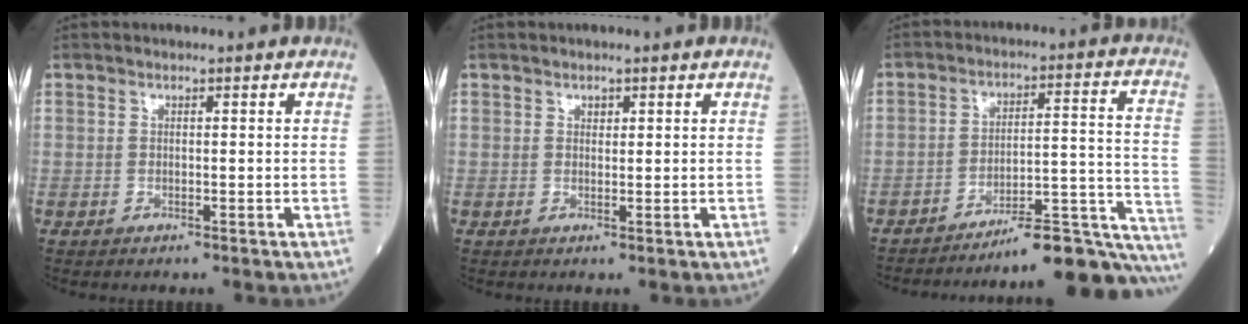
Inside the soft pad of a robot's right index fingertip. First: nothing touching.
{"total": 0.8, "force": [0.4, 0.5, 0.4], "torque": [-0.003, -0.002, 0.005]}
{"total": 19.4, "force": [-17.9, -0.4, 7.3], "torque": [-0.027, 0.035, -0.244]}